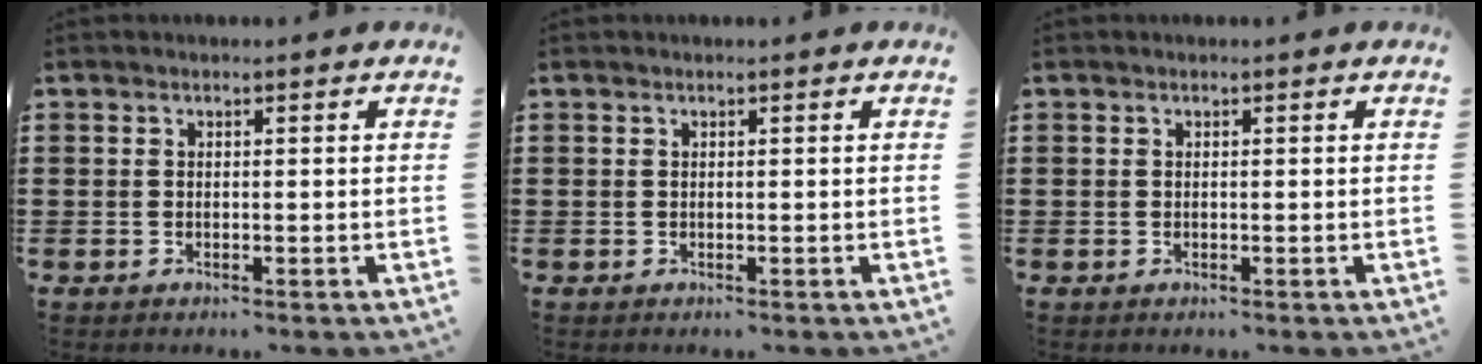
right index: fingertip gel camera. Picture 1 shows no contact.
{"total": 0.0}
{"total": 0.0}